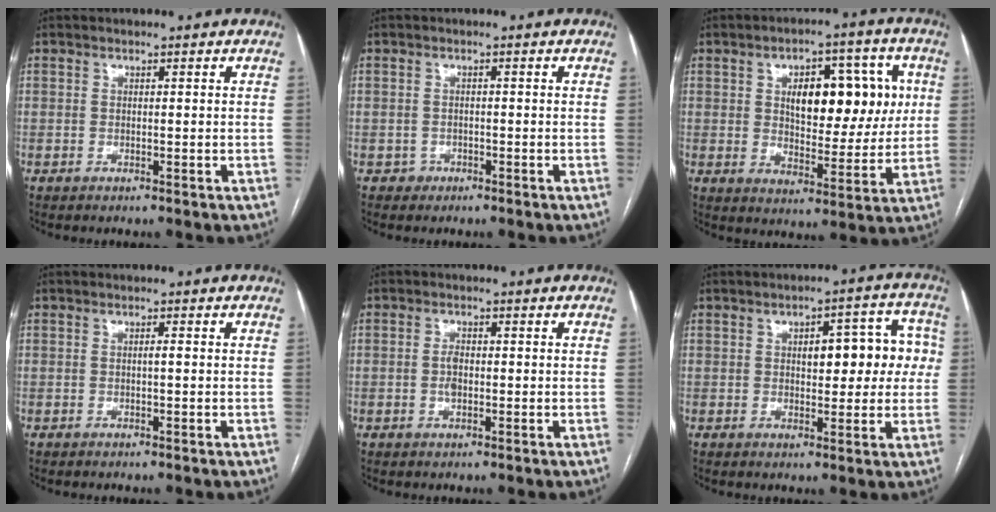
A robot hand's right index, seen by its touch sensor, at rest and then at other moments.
{"total": 1.3, "force": [-0.8, 1.1, -0.1], "torque": [0.005, 0.006, -0.015]}
{"total": 13.1, "force": [3.1, 6.4, 11.0], "torque": [-0.152, 0.024, 0.053]}
{"total": 0.6, "force": [0.0, 0.0, 0.6], "torque": [-0.010, 0.001, -0.001]}
{"total": 2.1, "force": [-0.3, 1.1, 1.8], "torque": [-0.036, 0.002, -0.005]}
{"total": 9.3, "force": [1.2, 4.0, 8.3], "torque": [-0.095, 0.036, 0.018]}